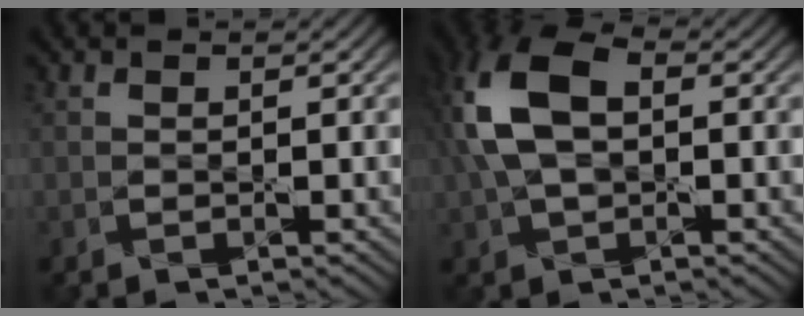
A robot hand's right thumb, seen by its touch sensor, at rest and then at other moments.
{"total": 11.6, "force": [1.6, 7.0, 9.1], "torque": [-0.231, 0.013, 0.023]}